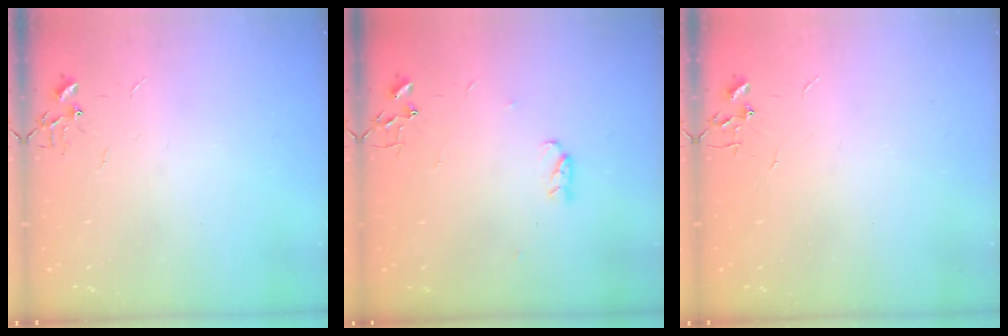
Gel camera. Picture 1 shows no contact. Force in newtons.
{"total": 3.7, "press": 3.6, "slide": 0.9}
{"total": 0.0}